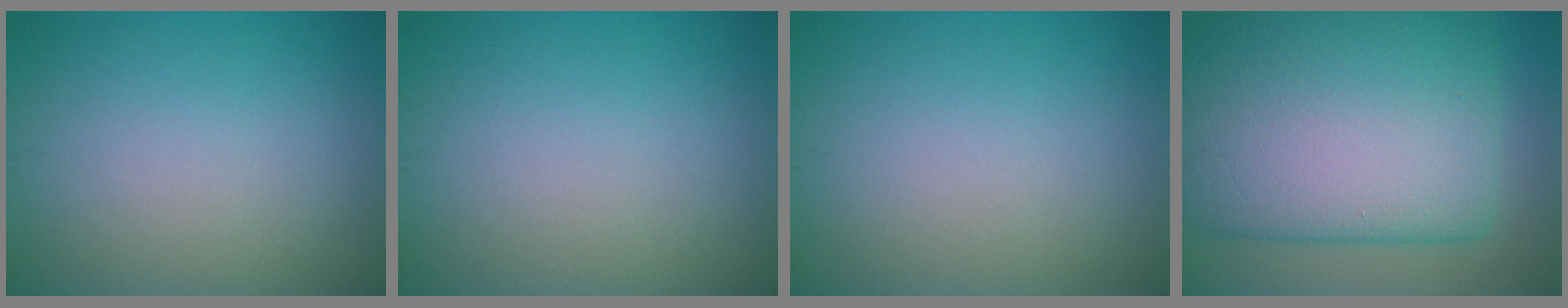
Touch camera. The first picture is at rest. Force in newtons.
{"total": 0.0}
{"total": 0.0}
{"total": 17.4, "press": 17.4, "slide": 0.8}